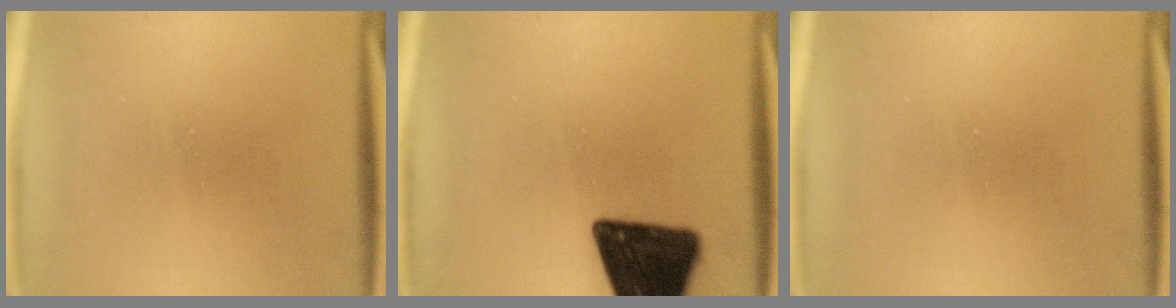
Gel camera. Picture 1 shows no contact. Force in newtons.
{"total": 17.7}
{"total": 0.0}